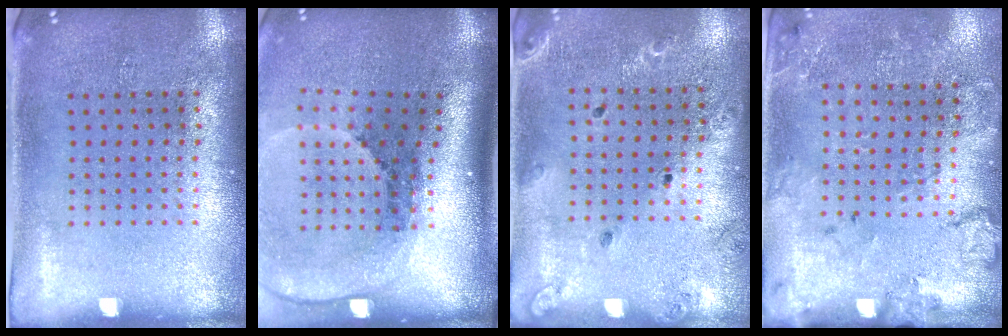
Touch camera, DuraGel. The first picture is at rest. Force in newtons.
{"total": 2.8, "press": 1.9, "slide": 2.1}
{"total": 1.4, "press": 1.4, "slide": 0.1}
{"total": 1.8, "press": 1.6, "slide": 0.8}